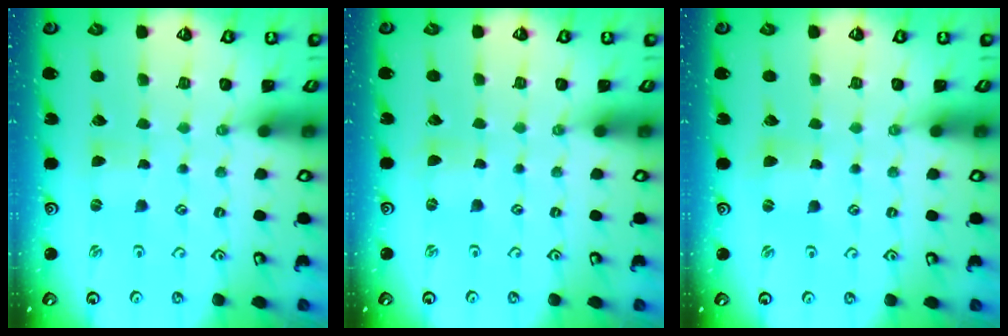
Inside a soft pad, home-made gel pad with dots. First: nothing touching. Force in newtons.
{"total": 0.0}
{"total": 1.1, "press": 1.1, "slide": 0.1}